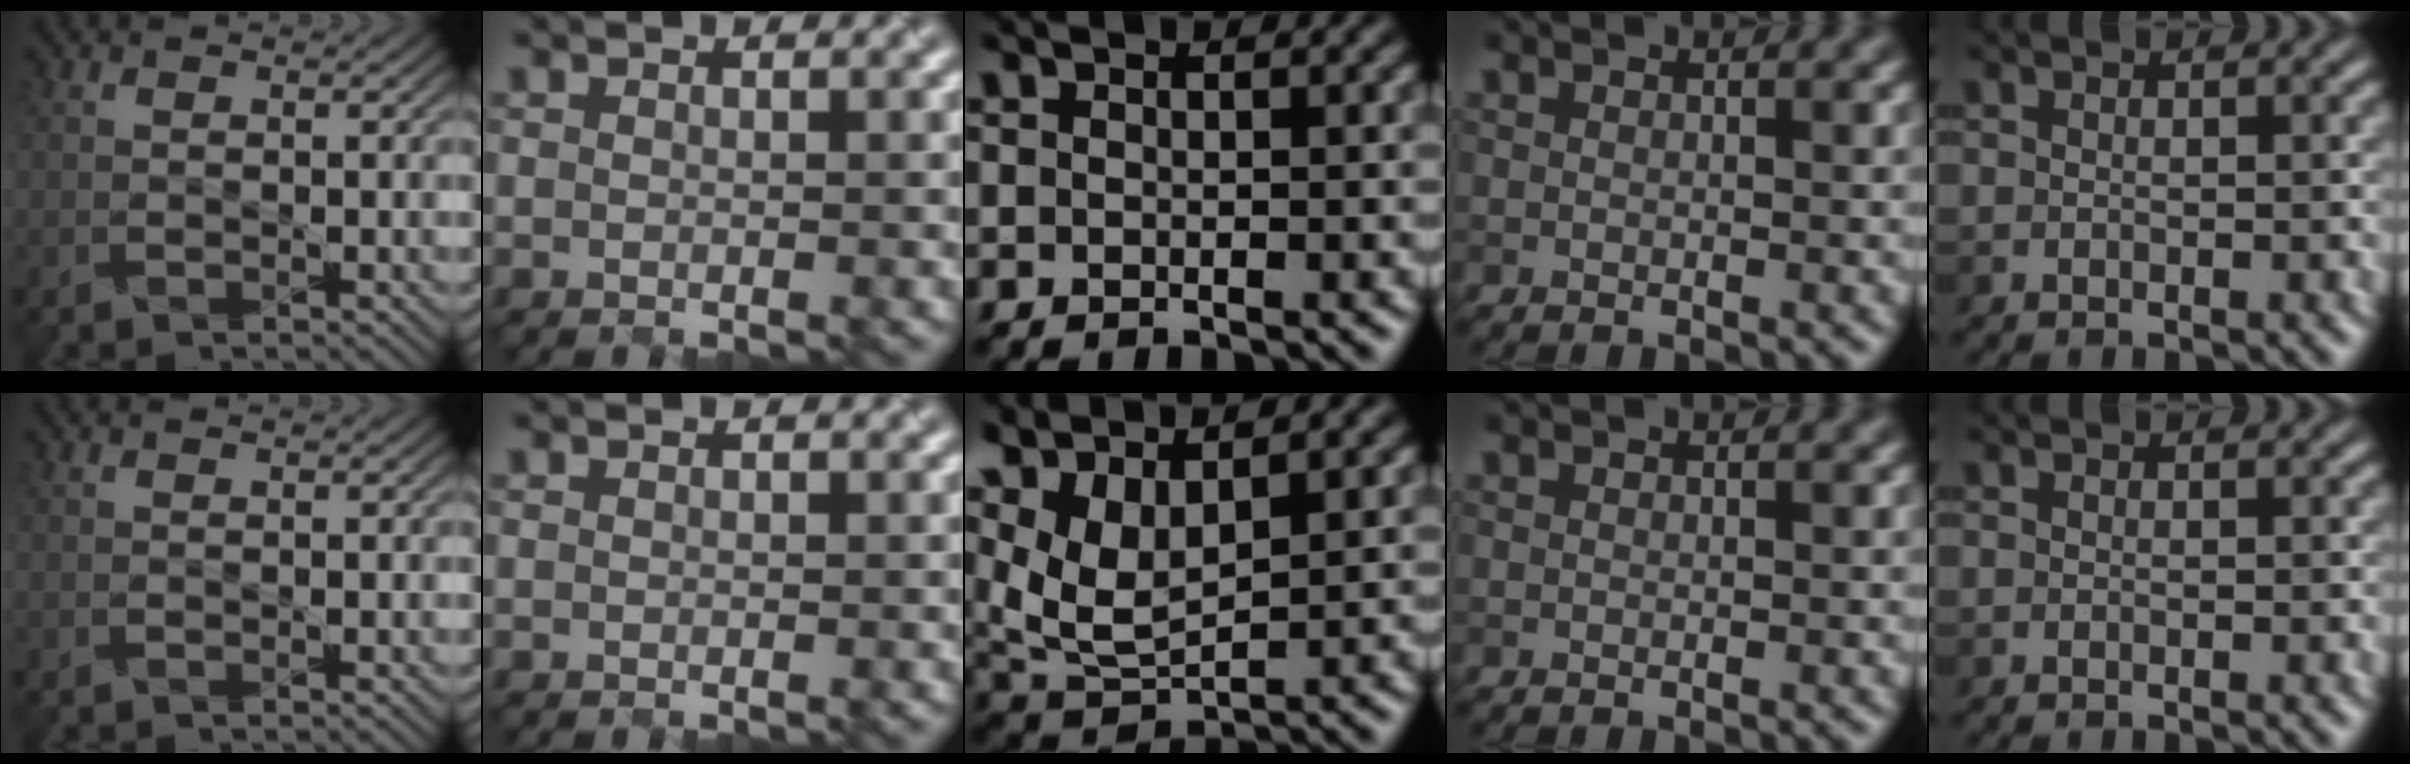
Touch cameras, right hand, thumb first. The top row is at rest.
{"middle": {"total": 5.5, "force": [3.2, 2.4, 3.8], "torque": [-0.091, -0.001, 0.071]}}